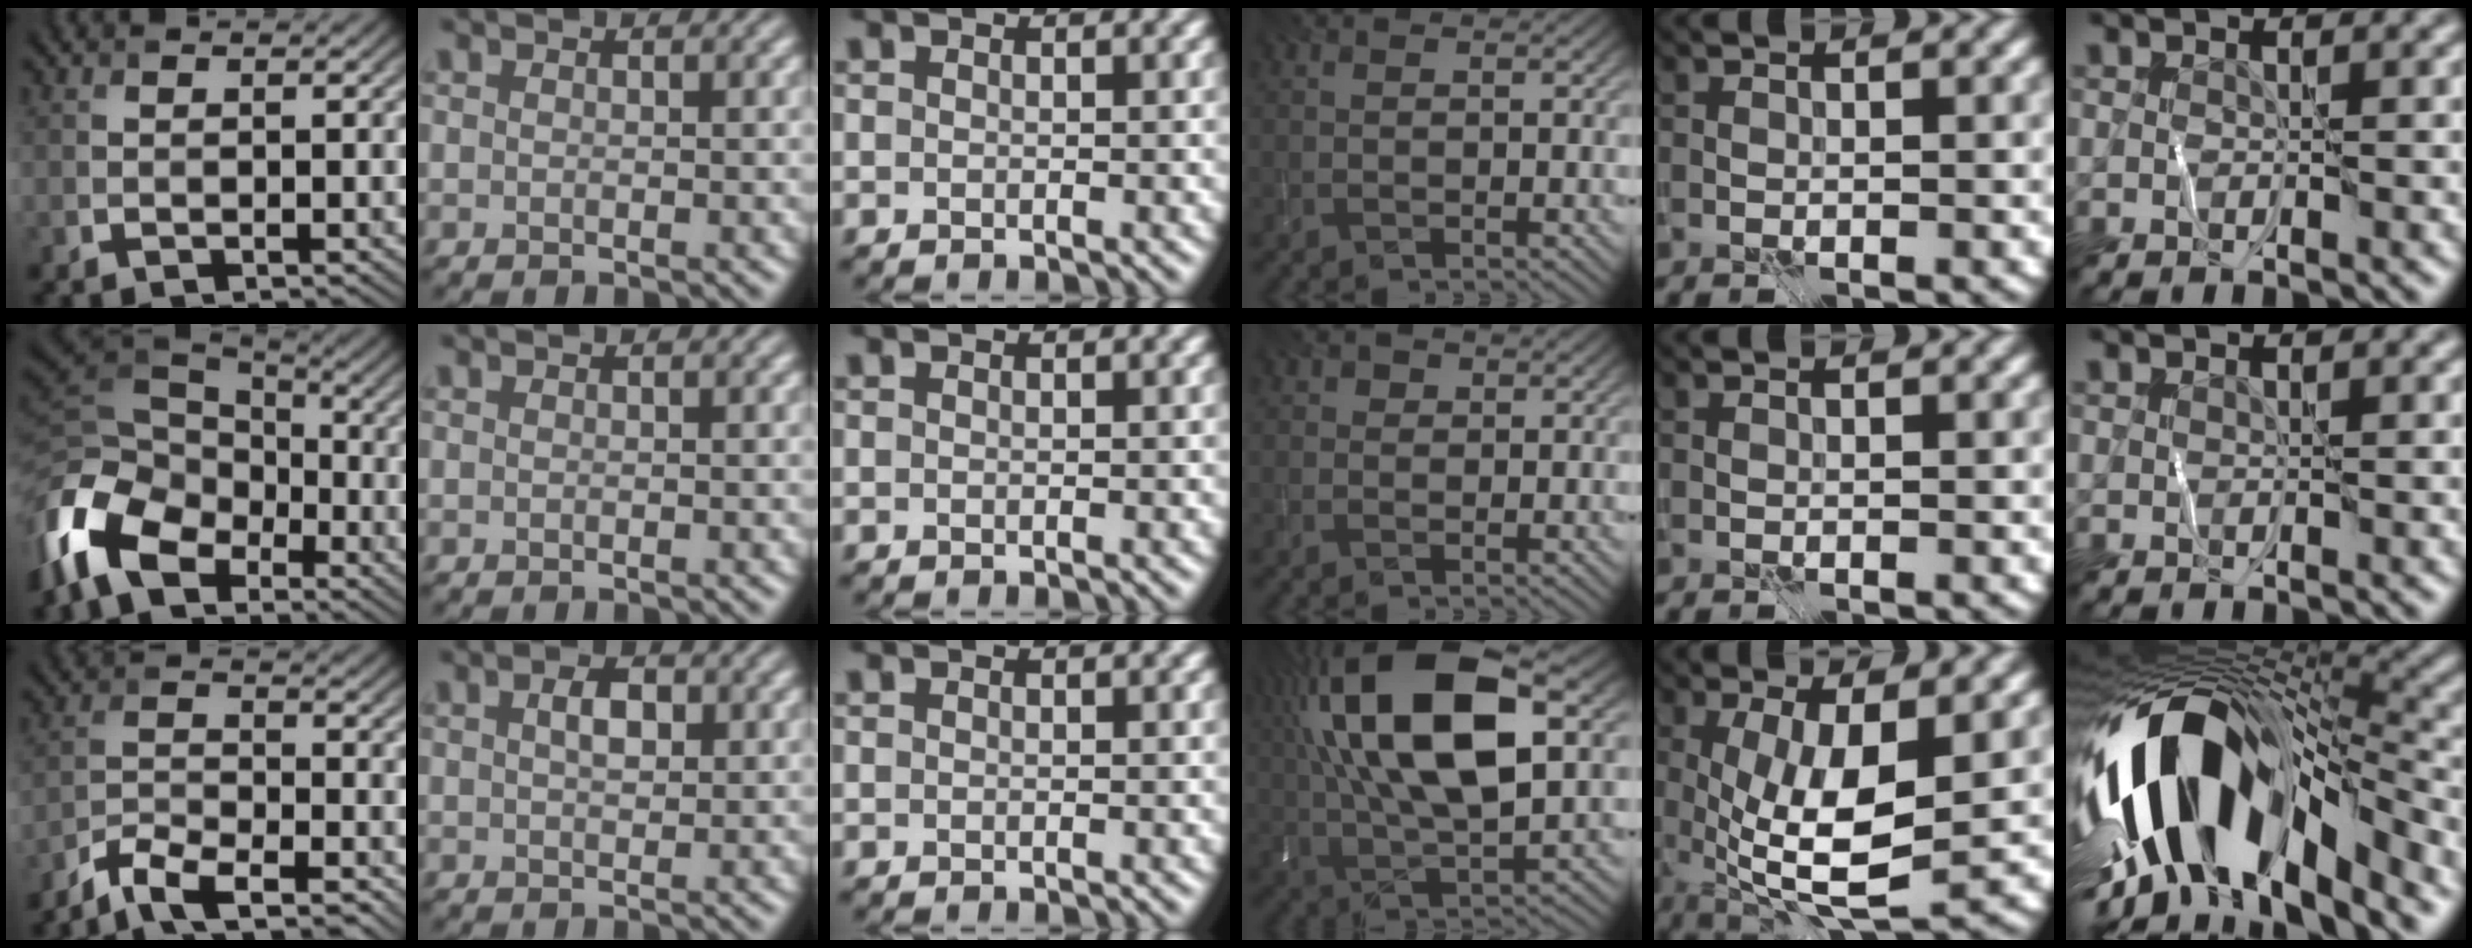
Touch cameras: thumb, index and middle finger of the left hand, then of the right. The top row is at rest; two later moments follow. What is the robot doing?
{"motion": "wipe", "object": "whiteboard"}